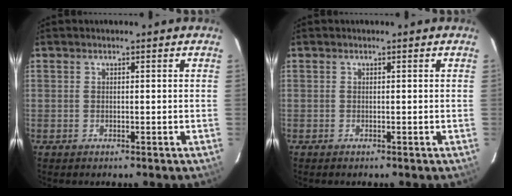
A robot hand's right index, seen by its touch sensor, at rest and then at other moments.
{"total": 0.0}